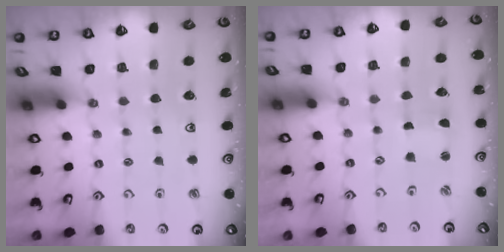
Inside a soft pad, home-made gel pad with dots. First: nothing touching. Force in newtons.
{"total": 0.7, "press": 0.7, "slide": 0.1}